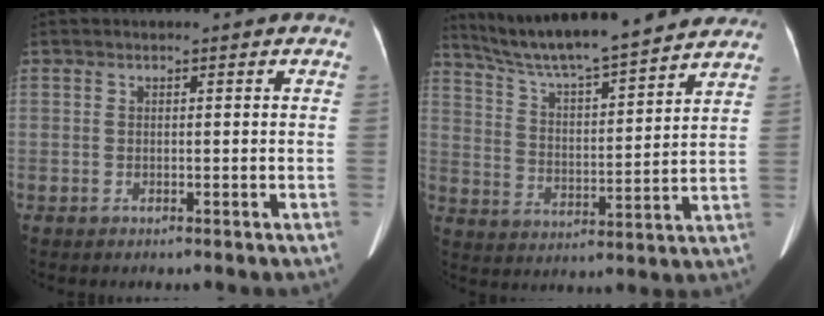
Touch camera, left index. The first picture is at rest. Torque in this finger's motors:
{"motor_torque": [0.77, -1.01, 0.10, 0.07]}